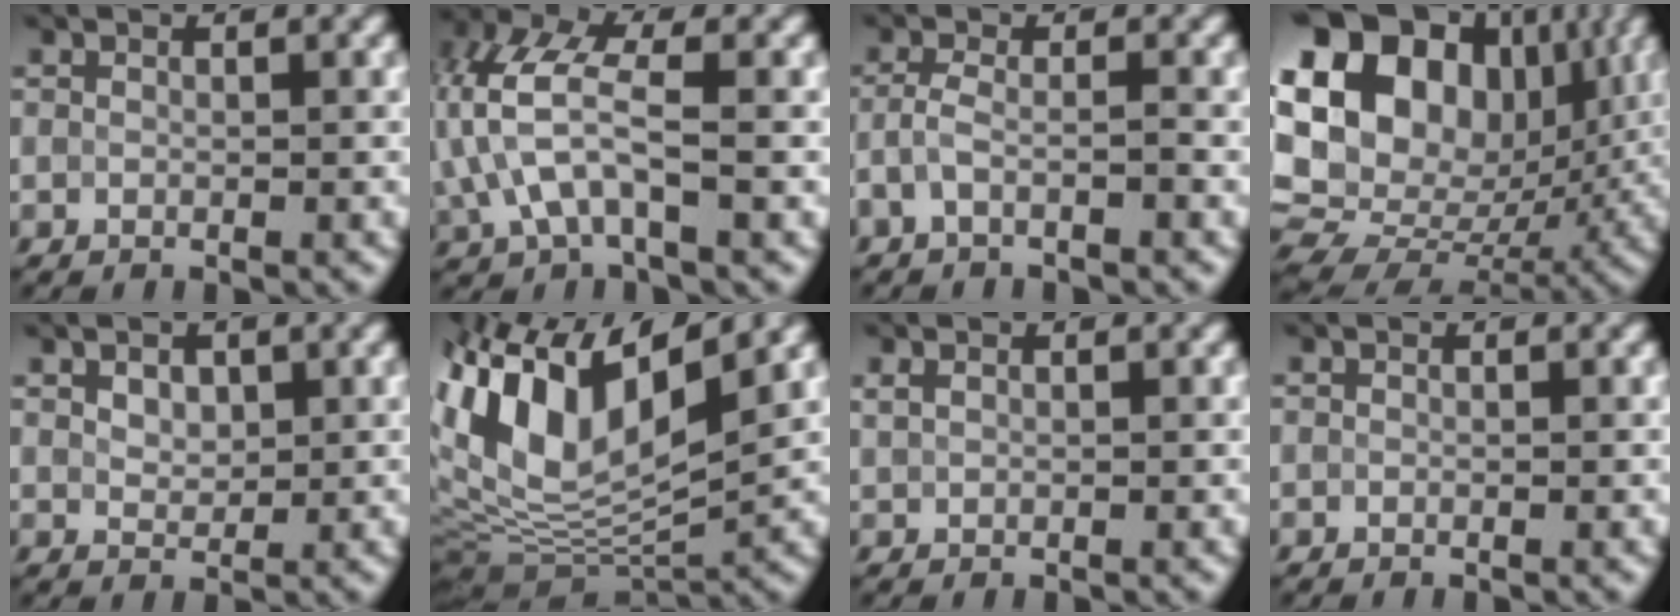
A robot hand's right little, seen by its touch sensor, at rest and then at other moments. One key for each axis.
{"total": 6.7, "fx": -0.4, "fy": 3.4, "fz": 5.7, "tx": -0.135, "ty": 0.016, "tz": -0.013}
{"total": 1.9, "fx": -1.0, "fy": 0.4, "fz": 1.6, "tx": -0.032, "ty": 0.005, "tz": -0.027}
{"total": 21.8, "fx": 5.1, "fy": 16.6, "fz": 13.2, "tx": -0.270, "ty": 0.040, "tz": 0.093}
{"total": 1.9, "fx": 1.0, "fy": 1.2, "fz": 1.2, "tx": -0.023, "ty": 0.002, "tz": 0.022}
{"total": 12.7, "fx": 3.4, "fy": 6.0, "fz": 10.7, "tx": -0.220, "ty": 0.019, "tz": 0.056}
{"total": 0.7, "fx": 0.5, "fy": 0.4, "fz": 0.4, "tx": -0.013, "ty": 0.002, "tz": 0.015}
{"total": 0.0}